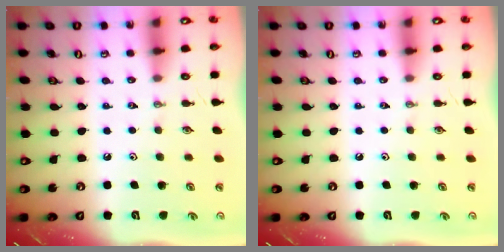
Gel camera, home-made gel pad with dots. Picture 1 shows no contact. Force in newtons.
{"total": 0.0}